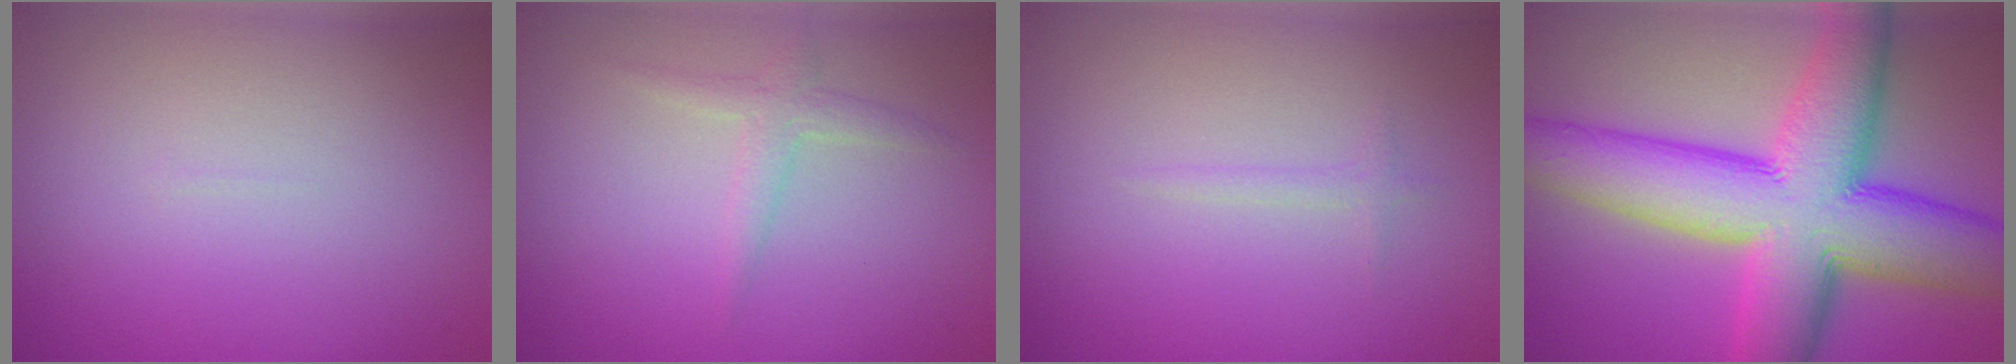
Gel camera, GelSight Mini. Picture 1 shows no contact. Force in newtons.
{"total": 1.6, "press": 1.6, "slide": 0.1}
{"total": 0.7, "press": 0.7, "slide": 0.0}
{"total": 14.2, "press": 14.2, "slide": 0.2}